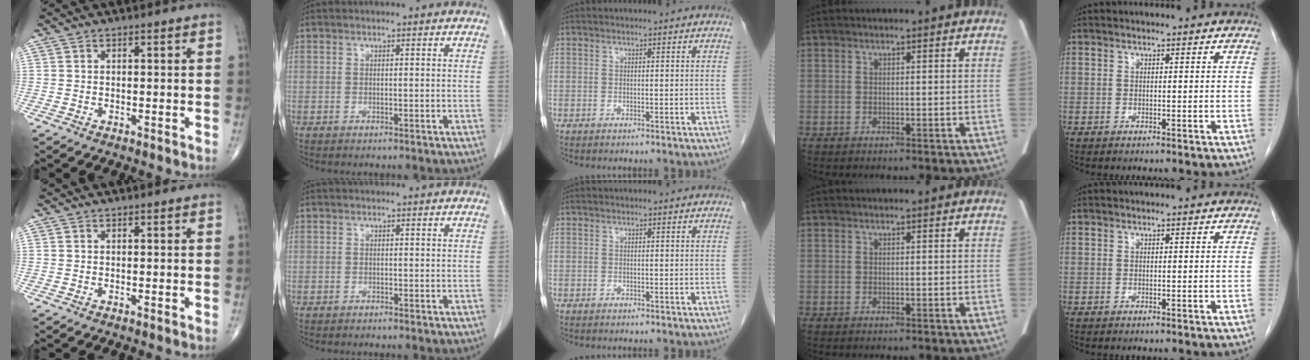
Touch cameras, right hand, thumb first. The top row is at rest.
{}